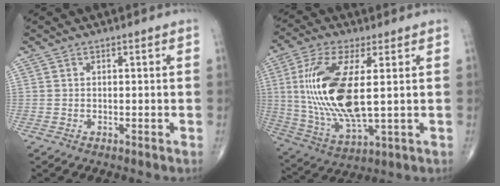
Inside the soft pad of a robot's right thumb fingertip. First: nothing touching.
{"total": 18.2, "force": [2.1, 6.8, 16.7], "torque": [-0.362, -0.016, 0.048]}